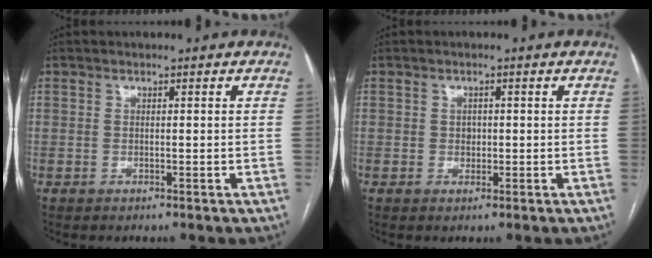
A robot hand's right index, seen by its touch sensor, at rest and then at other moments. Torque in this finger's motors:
{"motor_torque": [0.53, 0.29, -0.01, 0.02]}